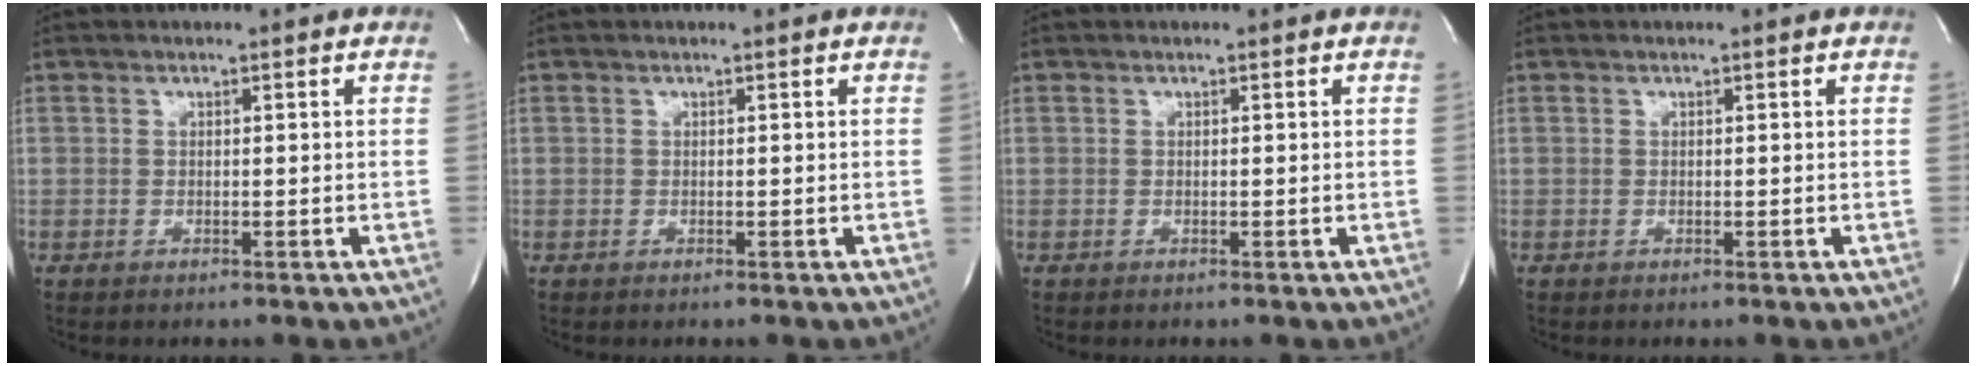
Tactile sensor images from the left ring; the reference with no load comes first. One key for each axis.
{"total": 0.0}
{"total": 0.0}
{"total": 0.0}